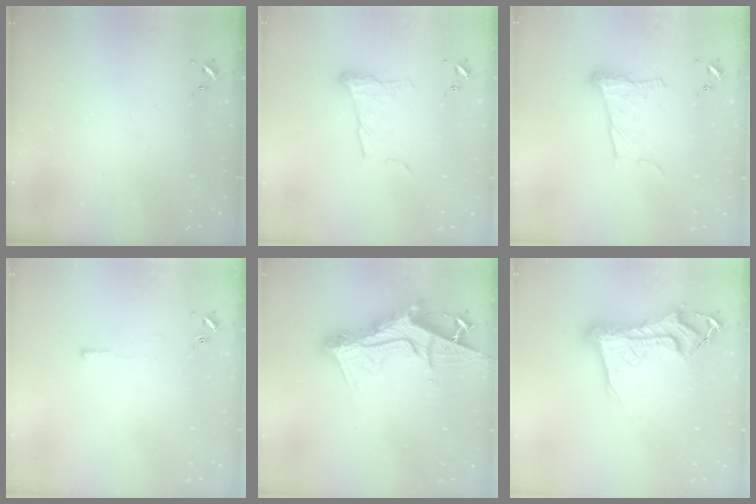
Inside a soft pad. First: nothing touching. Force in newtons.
{"total": 9.5, "press": 9.5, "slide": 0.5}
{"total": 11.1, "press": 11.0, "slide": 0.6}
{"total": 3.3, "press": 3.2, "slide": 0.6}
{"total": 19.4, "press": 19.4, "slide": 1.4}
{"total": 16.2, "press": 16.1, "slide": 1.7}